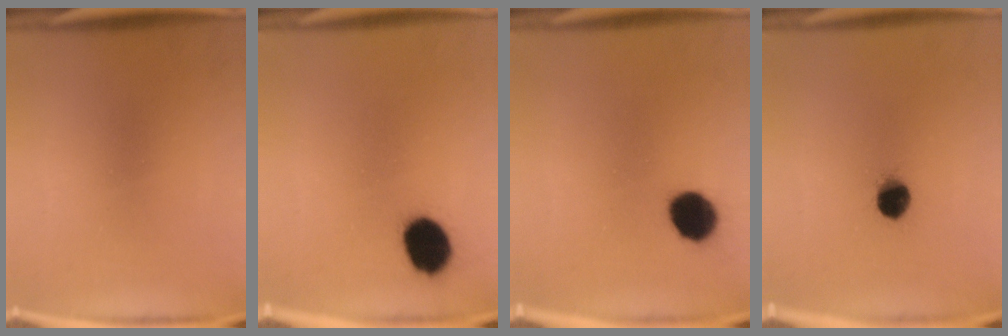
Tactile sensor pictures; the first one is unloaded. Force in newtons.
{"total": 10.6}
{"total": 8.9}
{"total": 6.6}